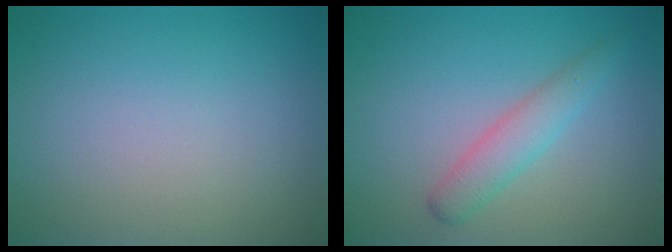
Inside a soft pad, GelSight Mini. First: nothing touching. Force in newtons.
{"total": 2.5, "press": 2.5, "slide": 0.1}